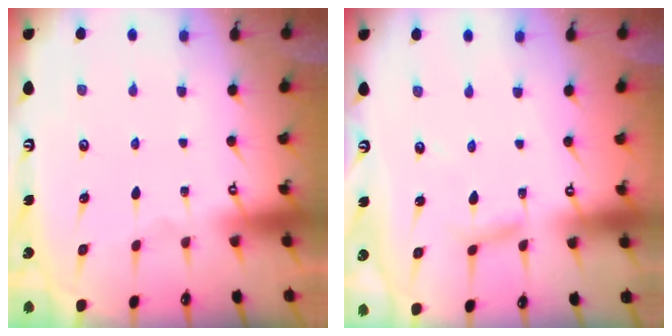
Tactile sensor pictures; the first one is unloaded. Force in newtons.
{"total": 3.4, "press": 3.4, "slide": 0.3}